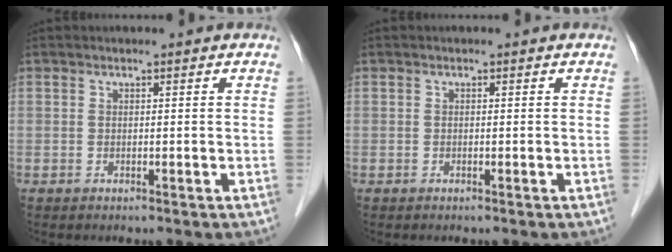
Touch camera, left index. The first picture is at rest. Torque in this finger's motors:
{"motor_torque": [0.00, 0.00, 0.03, 0.00]}